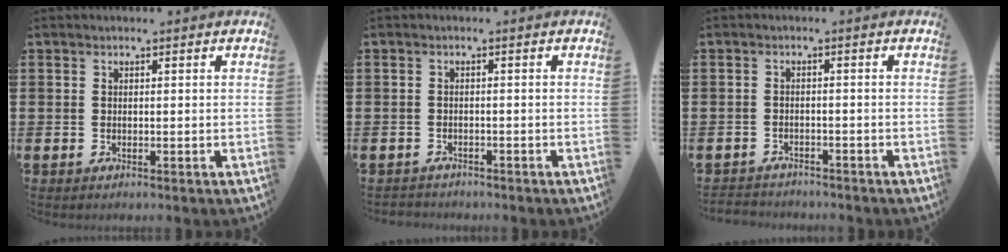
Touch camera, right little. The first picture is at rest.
{"total": 0.9, "force": [-0.9, 0.1, -0.1], "torque": [0.000, 0.001, -0.019]}
{"total": 1.6, "force": [-1.6, 0.2, -0.3], "torque": [0.000, 0.002, -0.036]}